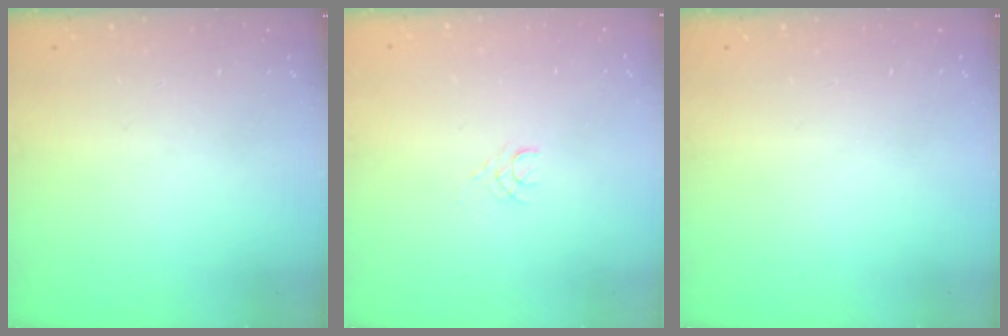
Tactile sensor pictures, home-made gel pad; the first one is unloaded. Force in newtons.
{"total": 2.4, "press": 2.4, "slide": 0.3}
{"total": 0.0}